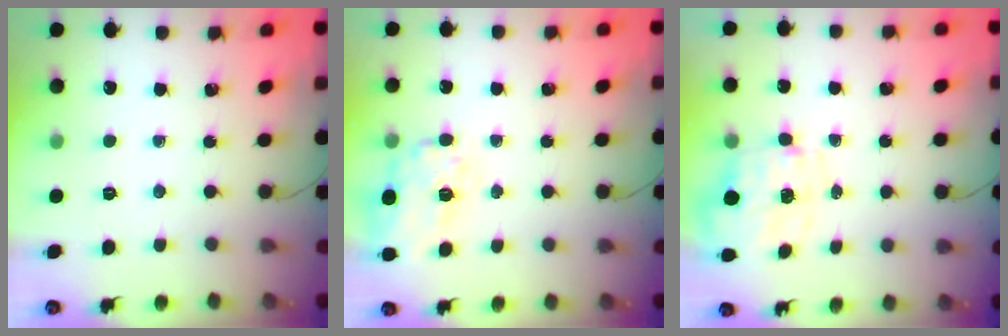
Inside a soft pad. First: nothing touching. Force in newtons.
{"total": 18.7, "press": 18.5, "slide": 2.6}
{"total": 2.6, "press": 2.4, "slide": 1.0}